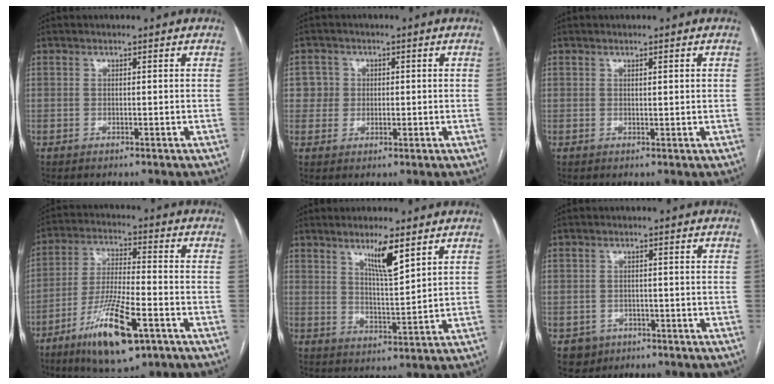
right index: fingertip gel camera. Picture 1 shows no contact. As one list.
[{"total": 3.4, "force": [0.5, 3.4, 0.0], "torque": [0.018, 0.007, 0.005]}, {"total": 0.9, "force": [0.5, 0.2, 0.7], "torque": [-0.016, 0.002, 0.007]}, {"total": 13.9, "force": [-7.2, 2.8, 11.5], "torque": [-0.221, -0.020, -0.122]}, {"total": 6.6, "force": [4.1, 0.7, 5.1], "torque": [-0.092, -0.010, 0.074]}, {"total": 3.7, "force": [-1.6, 3.3, 0.3], "torque": [0.001, 0.008, -0.021]}]